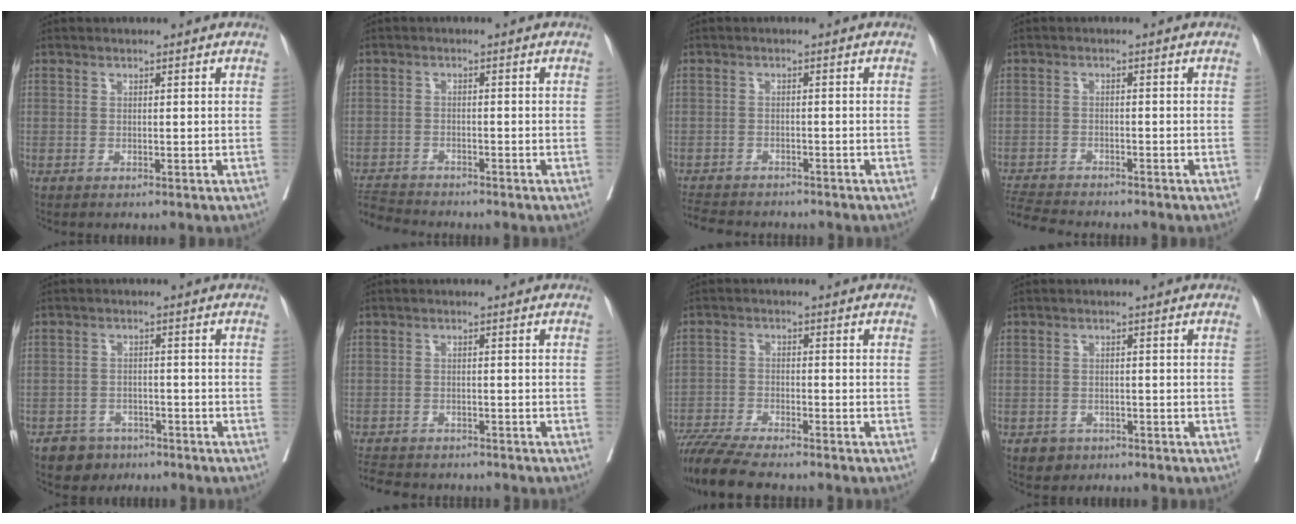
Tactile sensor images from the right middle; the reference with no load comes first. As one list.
[{"total": 5.3, "force": [-5.3, 0.1, 0.3], "torque": [-0.008, -0.014, -0.095]}, {"total": 8.9, "force": [-8.0, 2.4, 2.9], "torque": [-0.060, -0.009, -0.115]}, {"total": 7.5, "force": [-7.2, 0.6, 2.1], "torque": [-0.041, -0.015, -0.120]}, {"total": 4.3, "force": [-3.1, 2.9, 0.6], "torque": [-0.015, 0.006, -0.047]}, {"total": 8.6, "force": [-7.7, 2.7, 2.8], "torque": [-0.061, -0.007, -0.108]}, {"total": 9.3, "force": [-8.2, 0.6, 4.4], "torque": [-0.076, -0.024, -0.138]}, {"total": 2.3, "force": [-1.4, 1.8, 0.3], "torque": [-0.010, 0.004, -0.018]}]